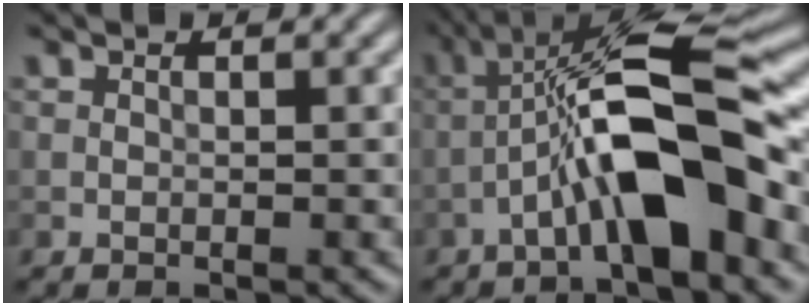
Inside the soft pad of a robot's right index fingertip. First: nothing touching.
{"total": 10.7, "force": [-3.7, 2.6, 9.7], "torque": [-0.170, 0.025, -0.071]}